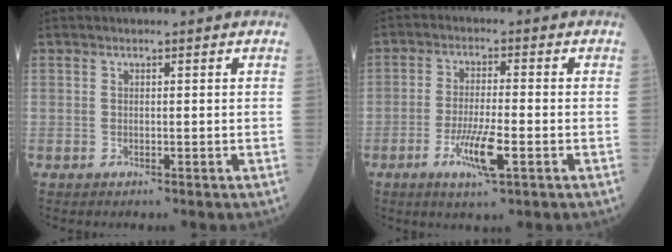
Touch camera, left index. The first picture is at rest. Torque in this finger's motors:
{"motor_torque": [0.20, 0.22, 0.17, 0.09]}